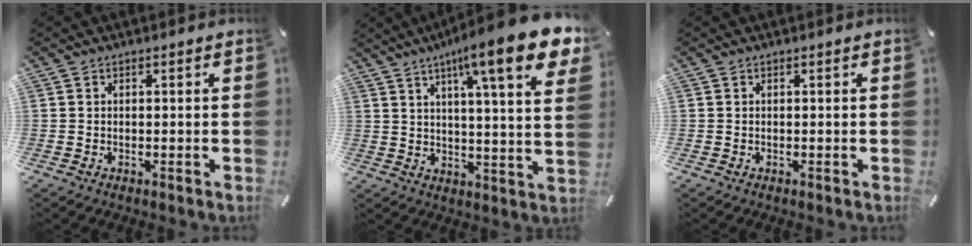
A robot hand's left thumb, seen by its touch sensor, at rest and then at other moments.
{"total": 16.9, "force": [10.0, 2.0, 13.5], "torque": [-0.211, -0.052, 0.147]}
{"total": 0.0}